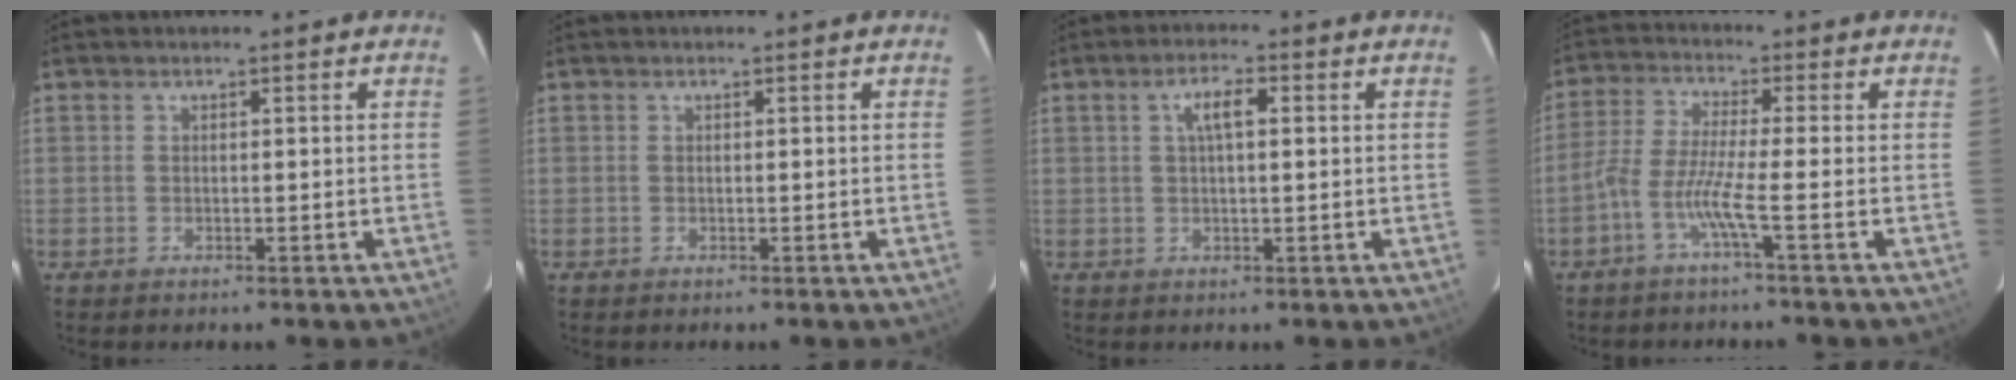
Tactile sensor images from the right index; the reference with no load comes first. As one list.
[{"total": 0.0}, {"total": 4.1, "force": [1.1, 1.1, 3.7], "torque": [-0.070, 0.010, 0.022]}, {"total": 5.5, "force": [-2.5, -0.8, 4.8], "torque": [-0.113, 0.004, -0.052]}]